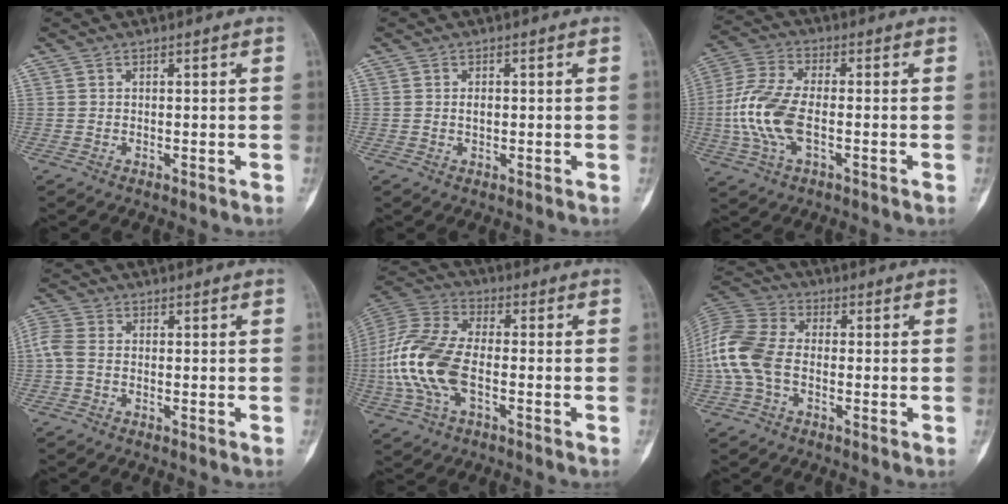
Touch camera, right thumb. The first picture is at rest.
{"total": 1.3, "force": [0.1, 0.8, 1.0], "torque": [-0.013, 0.000, 0.003]}
{"total": 12.2, "force": [-2.0, 5.8, 10.5], "torque": [-0.242, 0.014, -0.041]}
{"total": 3.9, "force": [-0.4, 2.6, 2.9], "torque": [-0.080, 0.008, -0.020]}
{"total": 16.0, "force": [-3.0, 8.2, 13.4], "torque": [-0.297, 0.023, -0.060]}
{"total": 12.4, "force": [-1.8, 8.0, 9.4], "torque": [-0.209, 0.030, -0.045]}